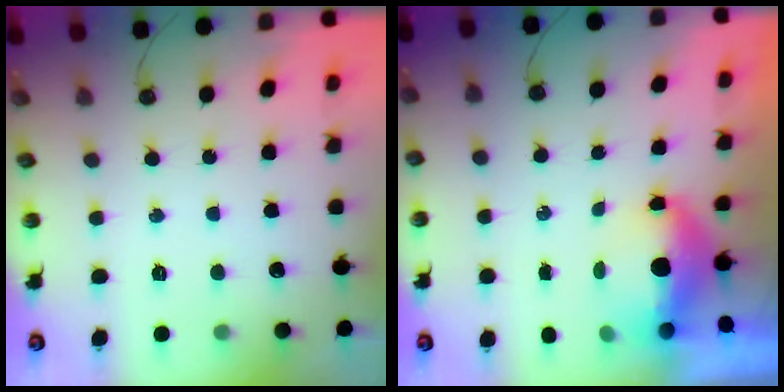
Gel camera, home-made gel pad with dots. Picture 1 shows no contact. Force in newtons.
{"total": 6.2, "press": 6.1, "slide": 0.8}